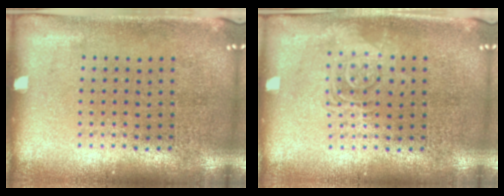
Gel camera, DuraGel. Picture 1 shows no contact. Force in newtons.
{"total": 2.7, "press": 2.6, "slide": 0.4}